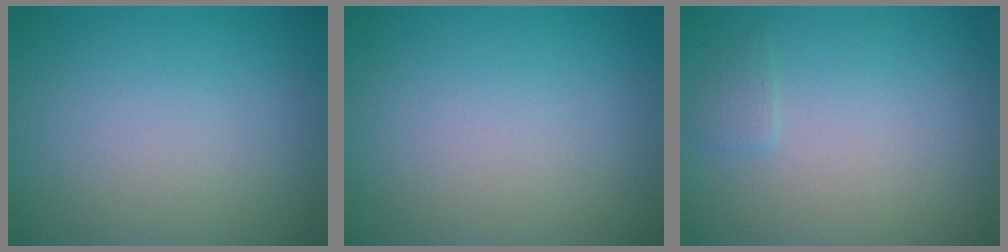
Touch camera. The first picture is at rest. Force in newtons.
{"total": 0.0}
{"total": 0.8, "press": 0.8, "slide": 0.0}